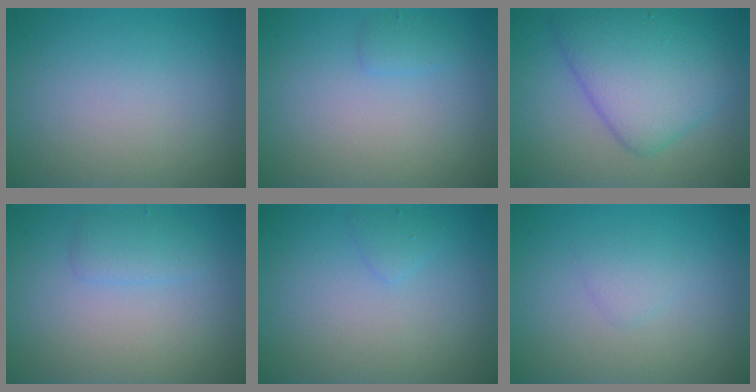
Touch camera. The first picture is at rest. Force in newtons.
{"total": 1.0, "press": 0.9, "slide": 0.1}
{"total": 6.9, "press": 6.9, "slide": 0.1}
{"total": 1.6, "press": 1.6, "slide": 0.0}
{"total": 0.9, "press": 0.9, "slide": 0.0}
{"total": 1.1, "press": 1.1, "slide": 0.0}